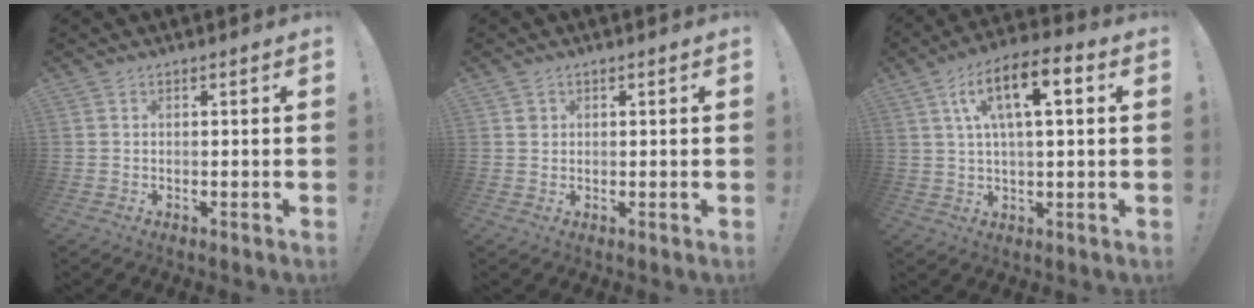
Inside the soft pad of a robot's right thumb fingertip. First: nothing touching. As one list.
[{"total": 1.5, "force": [0.7, 1.3, 0.2], "torque": [0.010, -0.003, 0.011]}, {"total": 12.2, "force": [3.8, 4.3, 10.8], "torque": [-0.178, 0.002, 0.059]}]